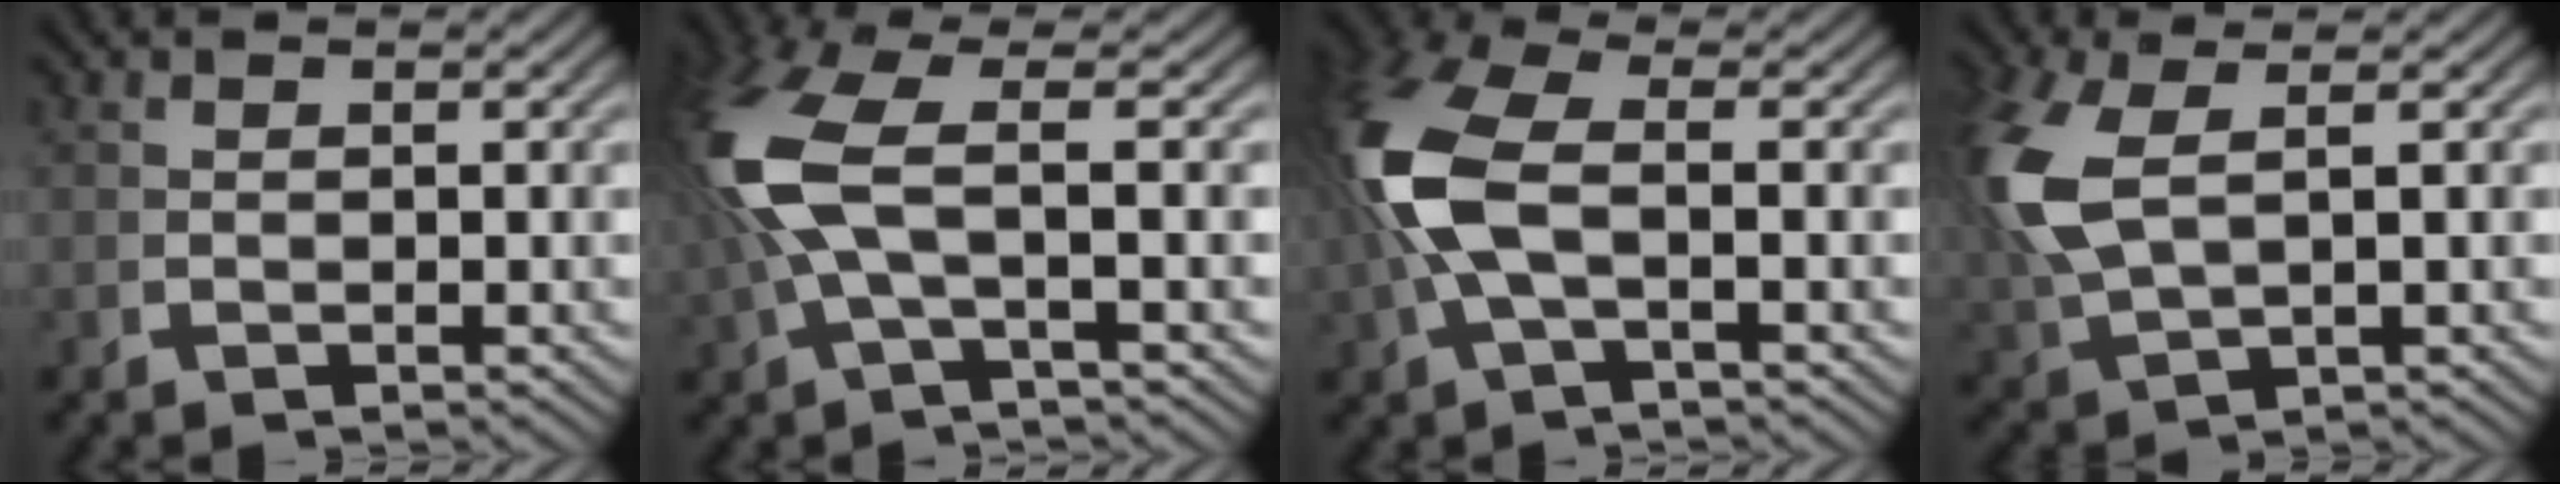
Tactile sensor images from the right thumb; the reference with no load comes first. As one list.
[{"total": 7.4, "force": [0.6, 3.0, 6.8], "torque": [-0.170, -0.005, 0.024]}, {"total": 7.7, "force": [0.2, 4.2, 6.5], "torque": [-0.171, -0.010, 0.017]}, {"total": 6.1, "force": [1.2, 3.4, 4.9], "torque": [-0.148, -0.017, 0.048]}]